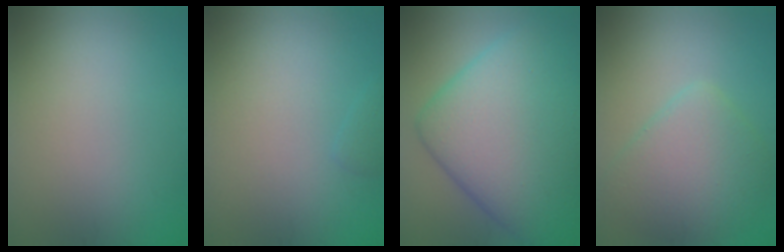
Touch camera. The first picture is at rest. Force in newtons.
{"total": 0.7, "press": 0.7, "slide": 0.1}
{"total": 15.0, "press": 15.0, "slide": 0.1}
{"total": 5.2, "press": 5.2, "slide": 0.3}